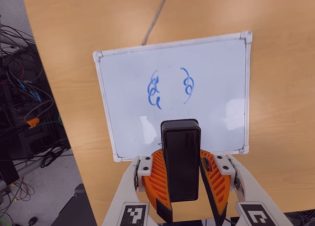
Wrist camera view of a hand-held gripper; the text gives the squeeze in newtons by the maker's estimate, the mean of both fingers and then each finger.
{"total": 8.3, "left": 9.0, "right": 7.6}